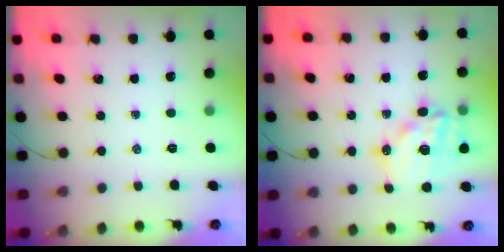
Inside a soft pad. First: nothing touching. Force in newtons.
{"total": 14.7, "press": 14.4, "slide": 3.1}